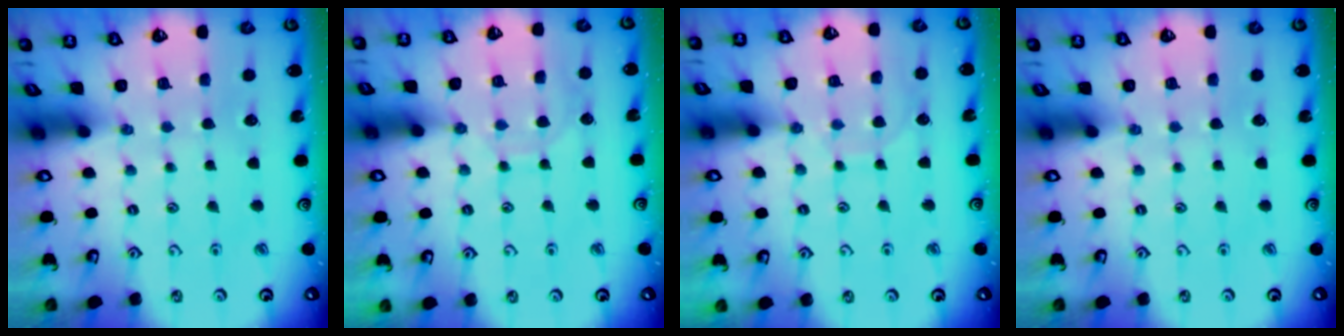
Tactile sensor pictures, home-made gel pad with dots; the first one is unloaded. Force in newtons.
{"total": 7.9, "press": 7.9, "slide": 0.5}
{"total": 7.1, "press": 7.1, "slide": 0.5}
{"total": 0.0}